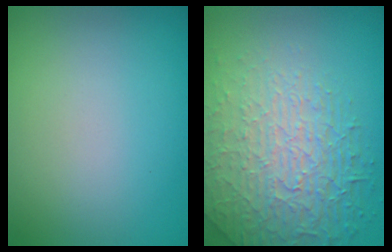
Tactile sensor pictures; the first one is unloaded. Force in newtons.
{"total": 6.2, "press": 5.1, "slide": 3.5}